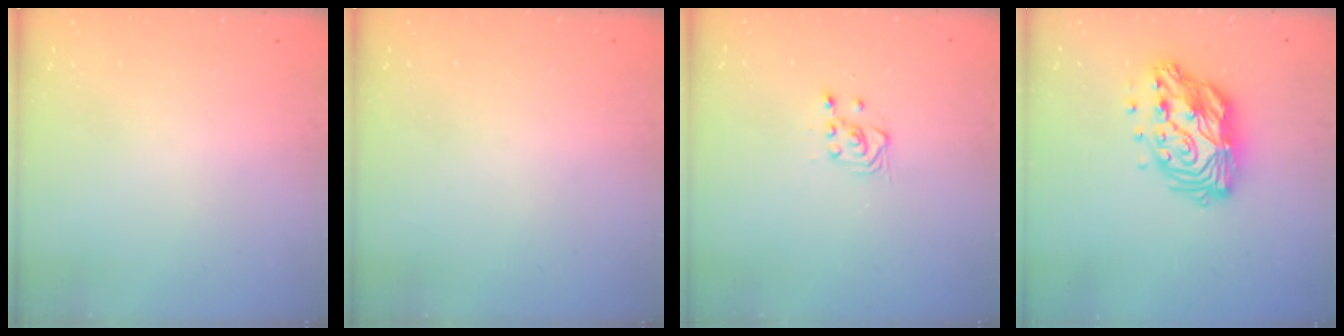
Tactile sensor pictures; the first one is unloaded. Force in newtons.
{"total": 0.0}
{"total": 3.0, "press": 2.8, "slide": 1.0}
{"total": 15.4, "press": 15.4, "slide": 1.4}